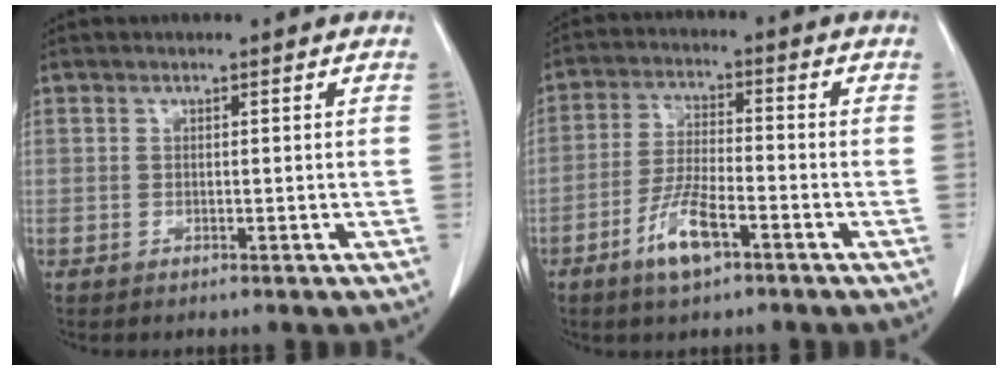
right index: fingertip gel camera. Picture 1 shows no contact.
{"total": 7.1, "force": [-4.0, 1.7, 5.7], "torque": [-0.115, -0.005, -0.073]}